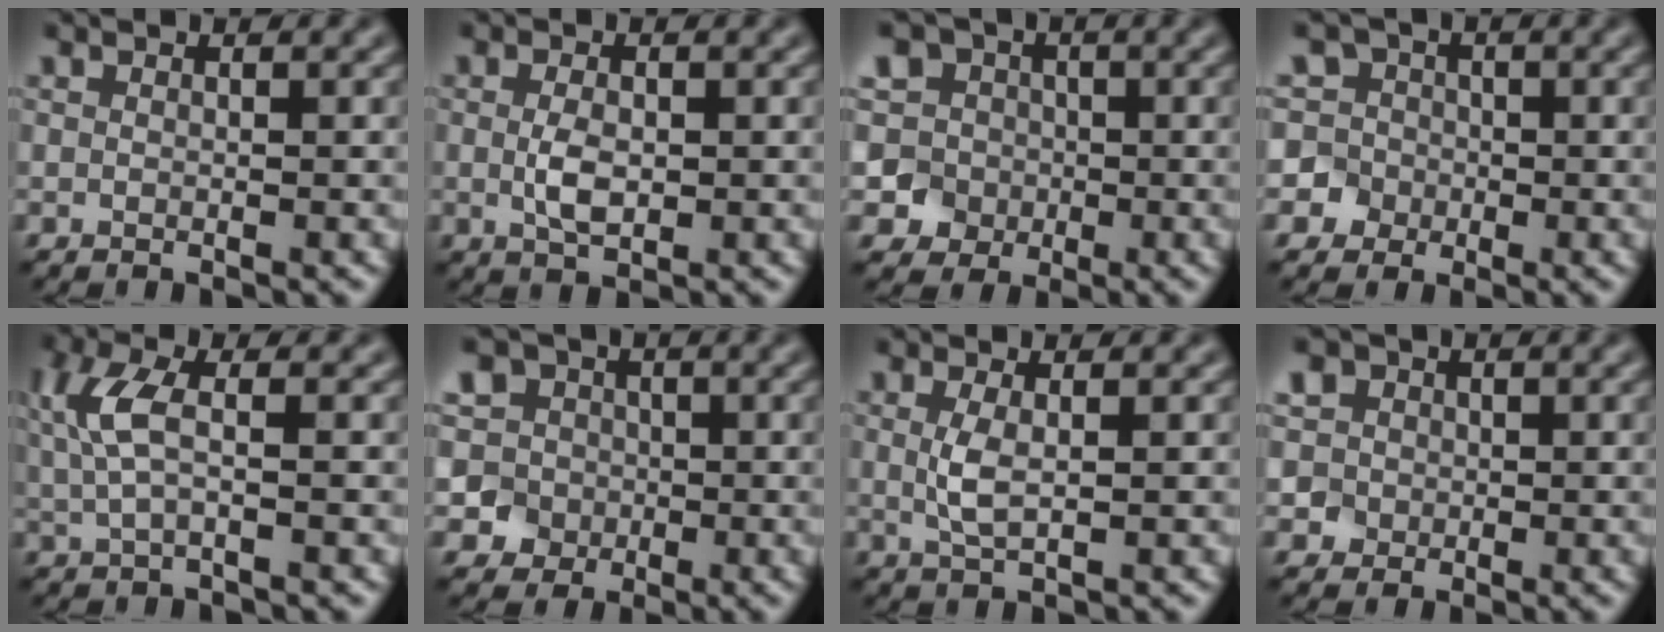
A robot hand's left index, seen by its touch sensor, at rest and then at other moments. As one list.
[{"total": 2.4, "force": [-0.1, 1.3, 2.1], "torque": [-0.046, -0.002, 0.000]}, {"total": 7.9, "force": [1.9, 7.1, 2.9], "torque": [-0.035, 0.029, -0.007]}, {"total": 6.4, "force": [-0.1, 6.3, 1.4], "torque": [-0.006, 0.036, -0.037]}, {"total": 3.9, "force": [0.7, 1.4, 3.6], "torque": [-0.088, 0.007, 0.011]}, {"total": 8.8, "force": [2.6, 7.7, 3.4], "torque": [-0.053, 0.034, 0.010]}, {"total": 2.1, "force": [0.2, 0.7, 2.0], "torque": [-0.050, 0.000, 0.004]}, {"total": 7.4, "force": [2.6, 6.3, 2.8], "torque": [-0.048, 0.028, 0.017]}]